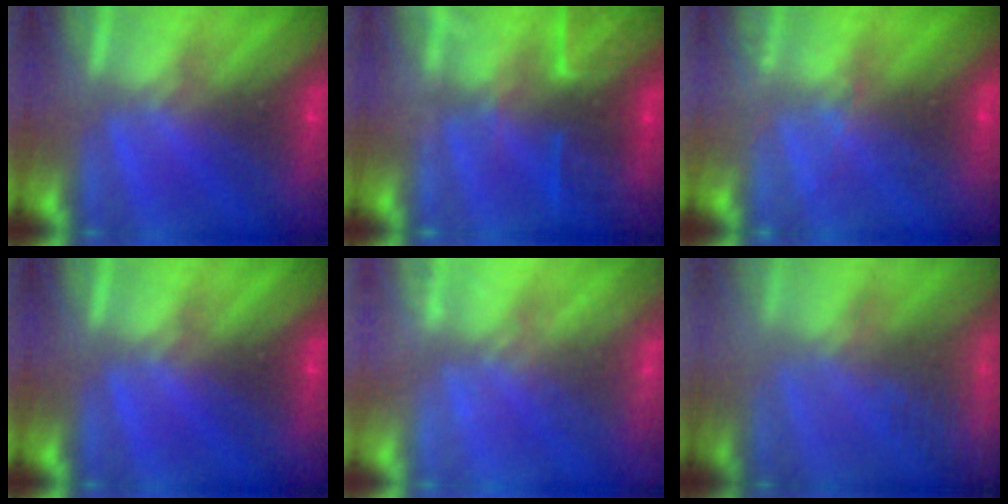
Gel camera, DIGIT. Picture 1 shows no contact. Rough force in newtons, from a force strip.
{"total": 8.0}
{"total": 2.0}
{"total": 0.0}
{"total": 1.9}
{"total": 3.3}